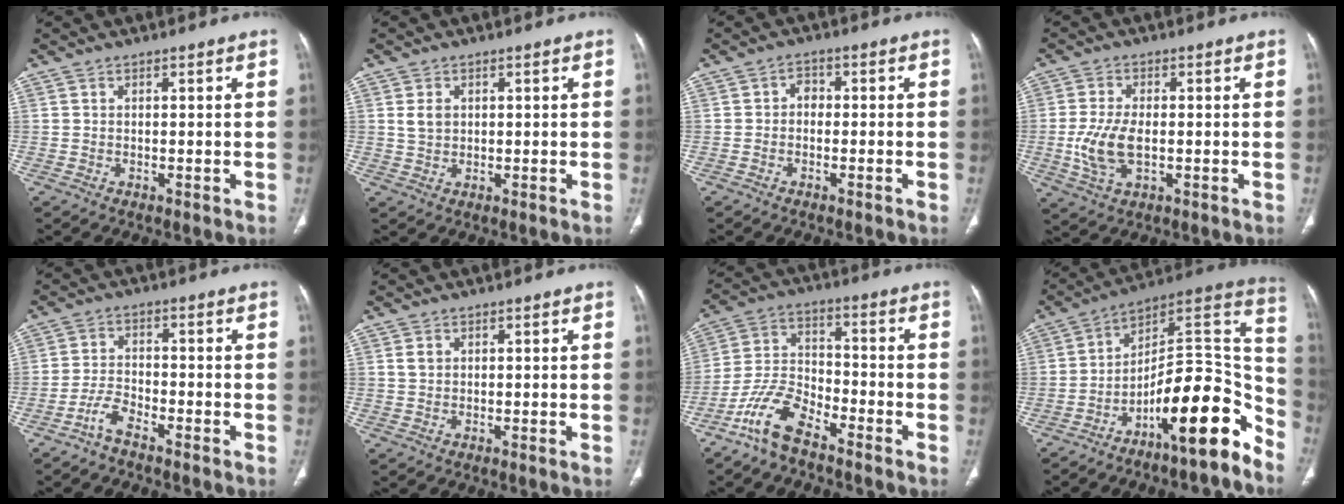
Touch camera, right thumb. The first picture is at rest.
{"total": 2.6, "force": [0.8, 2.1, 1.4], "torque": [-0.021, 0.000, 0.020]}
{"total": 2.0, "force": [-0.5, 1.6, 1.2], "torque": [-0.008, 0.012, -0.016]}
{"total": 7.8, "force": [-0.9, 4.1, 6.5], "torque": [-0.146, -0.002, -0.014]}
{"total": 3.7, "force": [-3.1, 1.1, 1.8], "torque": [-0.044, 0.022, -0.063]}
{"total": 1.2, "force": [0.5, 1.0, 0.5], "torque": [-0.011, 0.003, 0.011]}
{"total": 9.5, "force": [-7.0, 3.8, 5.3], "torque": [-0.118, 0.048, -0.146]}
{"total": 18.5, "force": [-11.6, 5.5, 13.4], "torque": [-0.154, 0.126, -0.183]}